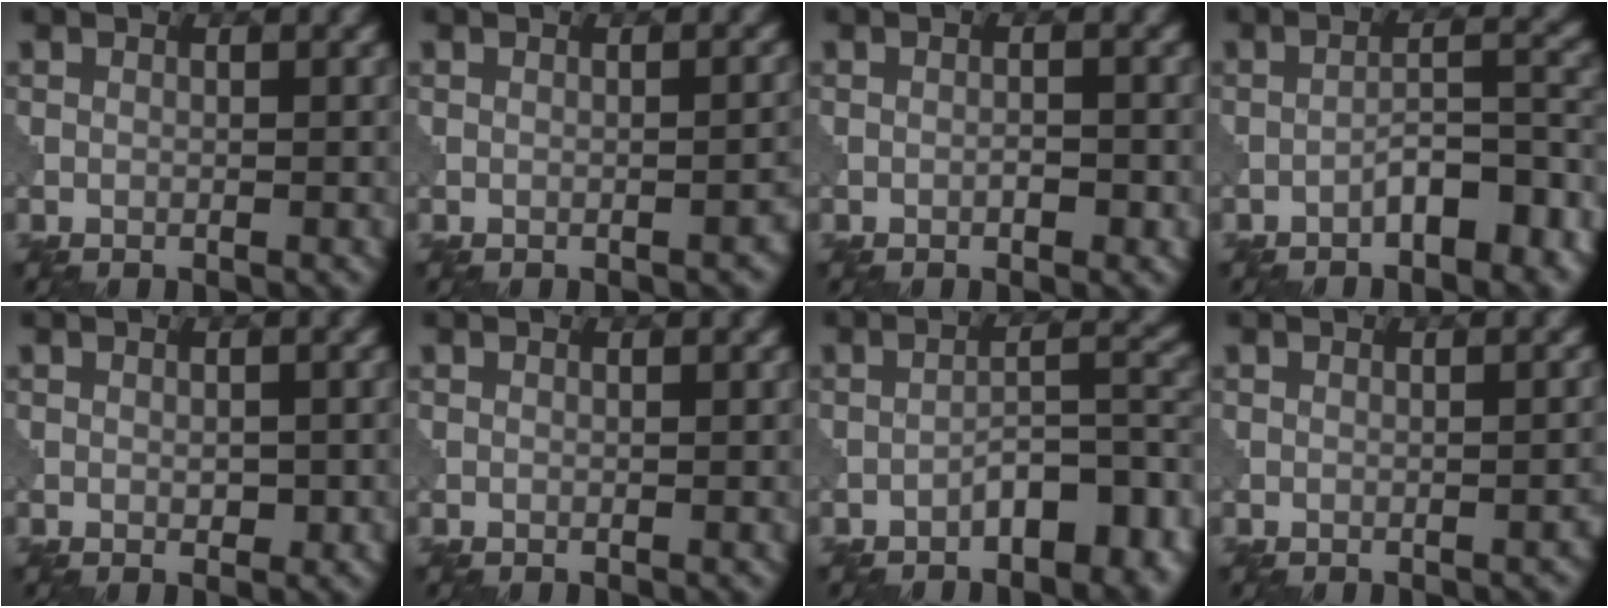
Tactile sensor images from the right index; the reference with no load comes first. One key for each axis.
{"total": 1.1, "fx": -0.7, "fy": 0.4, "fz": 0.7, "tx": -0.009, "ty": 0.005, "tz": -0.008}
{"total": 0.9, "fx": -0.3, "fy": 0.4, "fz": 0.7, "tx": -0.012, "ty": 0.003, "tz": -0.004}
{"total": 4.9, "fx": -3.0, "fy": 1.7, "fz": 3.5, "tx": -0.051, "ty": 0.015, "tz": -0.045}
{"total": 1.0, "fx": 0.0, "fy": 0.7, "fz": 0.7, "tx": -0.008, "ty": 0.000, "tz": 0.002}
{"total": 0.0}
{"total": 6.0, "fx": -3.4, "fy": 2.3, "fz": 4.3, "tx": -0.053, "ty": 0.019, "tz": -0.050}
{"total": 0.7, "fx": -0.4, "fy": 0.3, "fz": 0.4, "tx": -0.007, "ty": 0.003, "tz": -0.003}